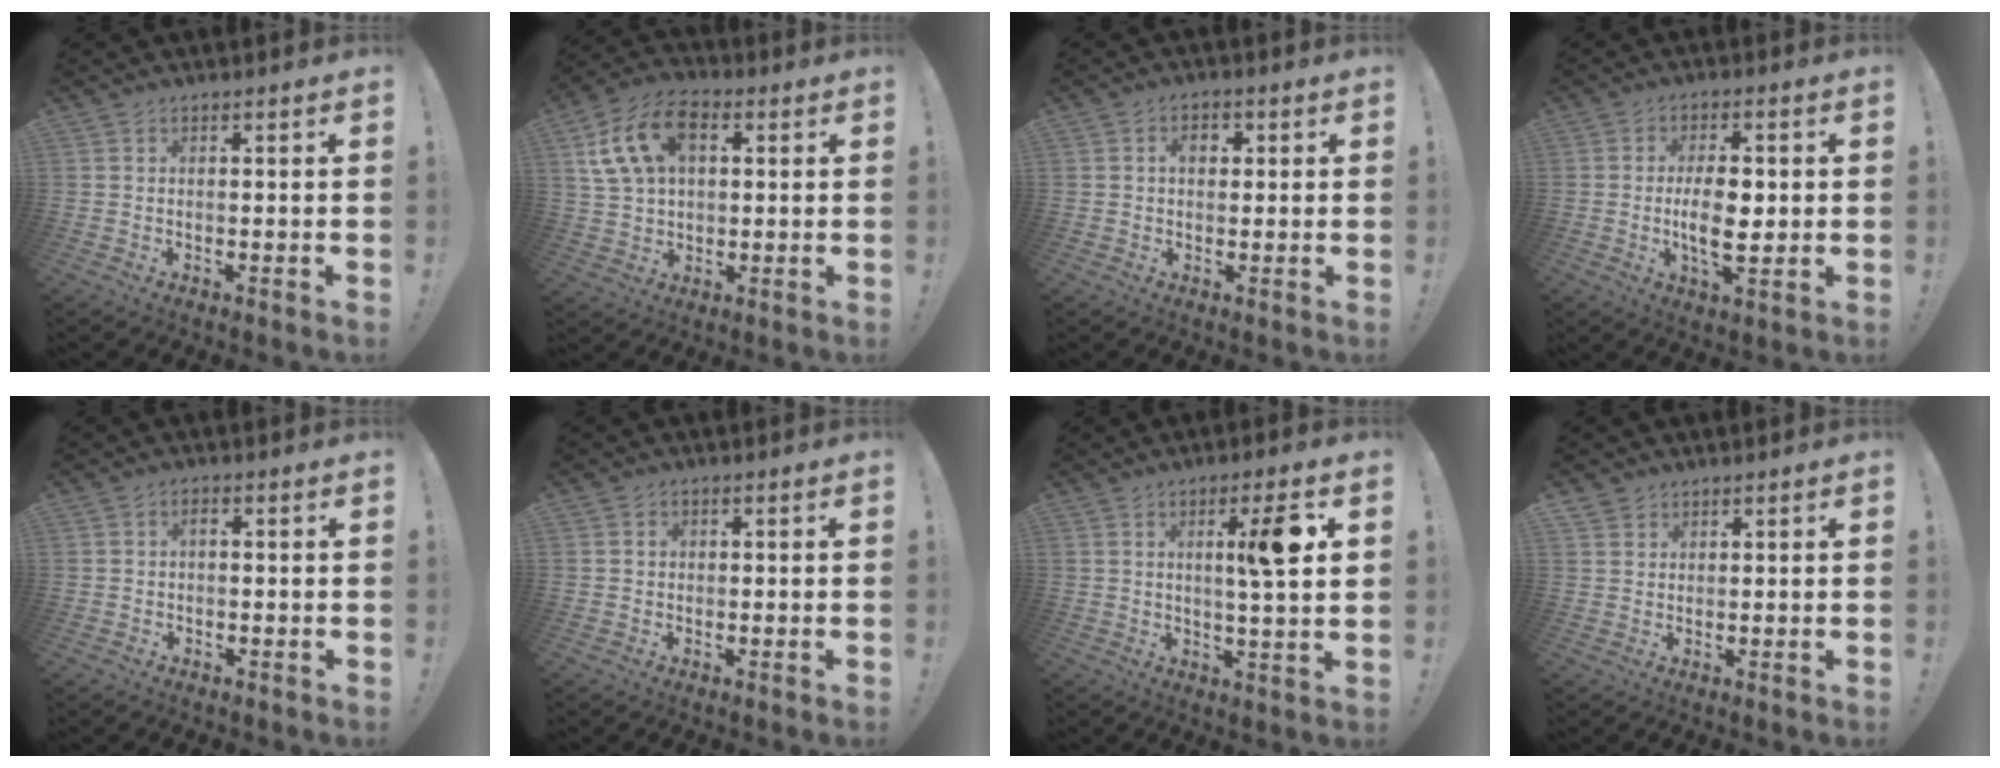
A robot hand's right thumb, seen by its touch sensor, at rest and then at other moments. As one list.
[{"total": 15.4, "force": [5.3, 10.3, 10.1], "torque": [-0.186, -0.005, 0.103]}, {"total": 3.9, "force": [0.8, 2.6, 2.8], "torque": [-0.035, 0.002, 0.008]}, {"total": 9.9, "force": [-0.4, 4.3, 9.0], "torque": [-0.148, -0.010, -0.014]}, {"total": 2.2, "force": [0.0, 2.0, 0.8], "torque": [-0.009, -0.002, -0.001]}, {"total": 1.0, "force": [0.0, 0.9, 0.4], "torque": [-0.003, 0.002, -0.001]}, {"total": 10.2, "force": [3.2, 0.3, 9.7], "torque": [-0.141, -0.012, 0.037]}, {"total": 2.5, "force": [2.0, 1.5, -0.1], "torque": [0.004, -0.014, 0.039]}]